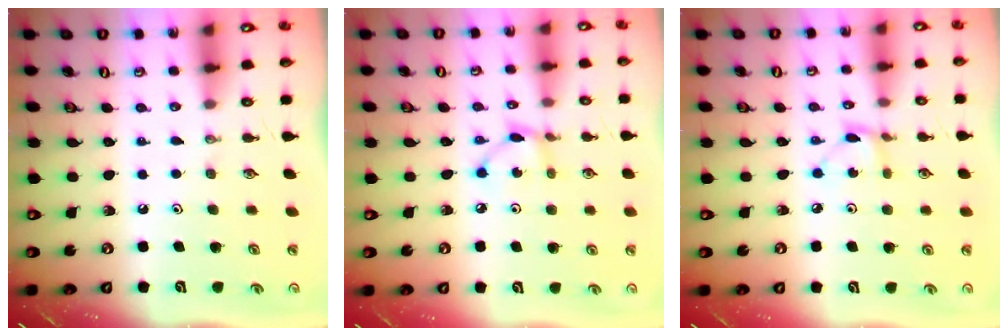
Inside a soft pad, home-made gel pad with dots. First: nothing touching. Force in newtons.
{"total": 4.8, "press": 4.7, "slide": 0.2}
{"total": 2.9, "press": 2.9, "slide": 0.2}